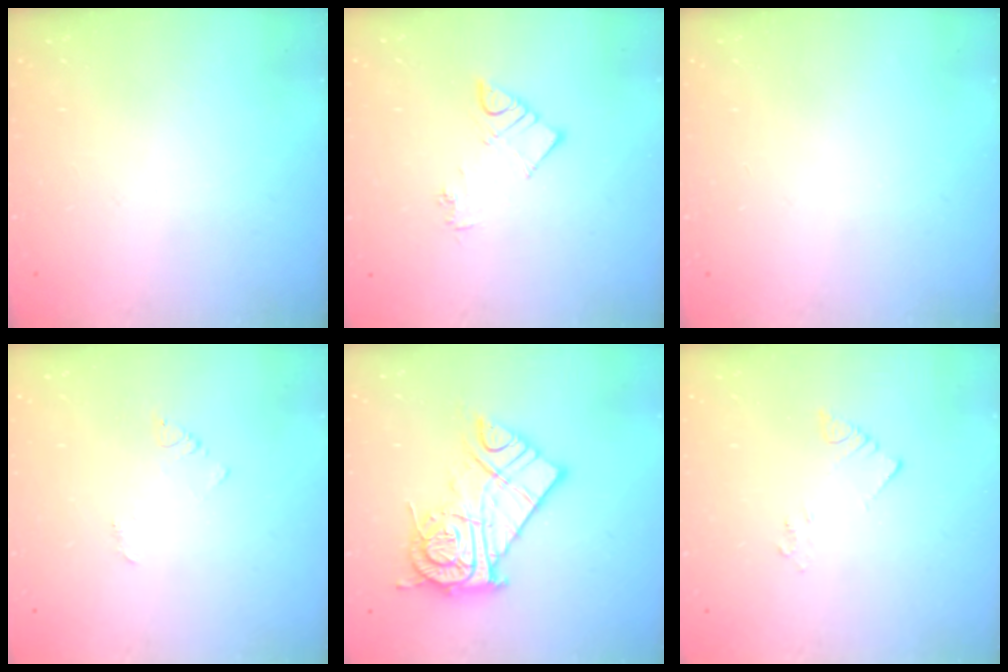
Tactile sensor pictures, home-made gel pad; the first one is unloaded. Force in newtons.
{"total": 7.3, "press": 7.2, "slide": 0.7}
{"total": 0.0}
{"total": 2.9, "press": 2.9, "slide": 0.3}
{"total": 15.8, "press": 15.7, "slide": 1.3}
{"total": 2.2, "press": 2.2, "slide": 0.1}